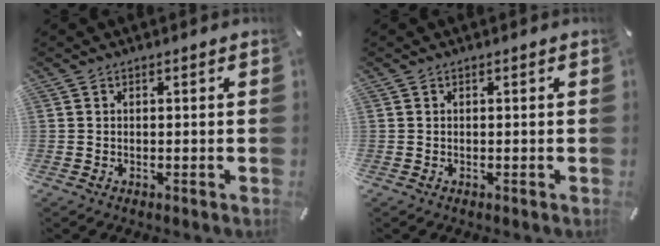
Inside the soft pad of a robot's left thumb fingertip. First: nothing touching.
{"total": 0.0}